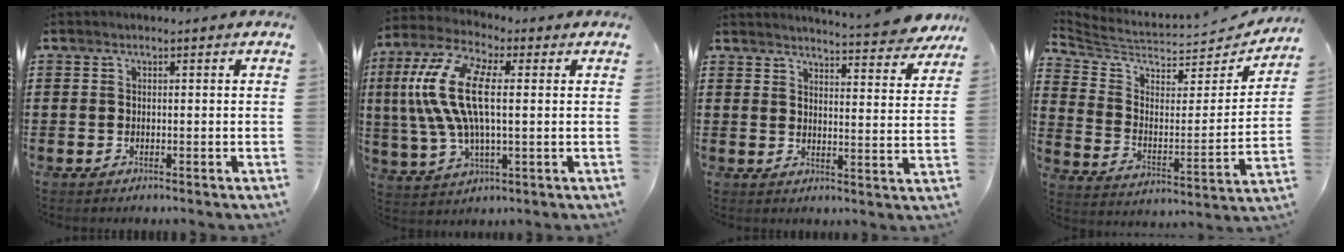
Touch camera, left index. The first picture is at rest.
{"total": 13.7, "force": [2.4, 5.7, 12.2], "torque": [-0.281, -0.004, 0.036]}
{"total": 5.1, "force": [4.9, -0.5, 1.4], "torque": [-0.030, -0.035, 0.082]}
{"total": 5.1, "force": [4.5, 1.7, 1.8], "torque": [-0.065, -0.041, 0.075]}